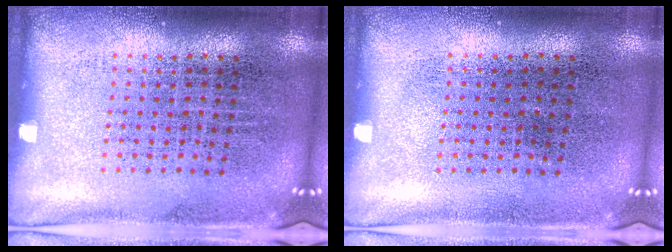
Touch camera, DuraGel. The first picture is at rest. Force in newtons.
{"total": 0.0}